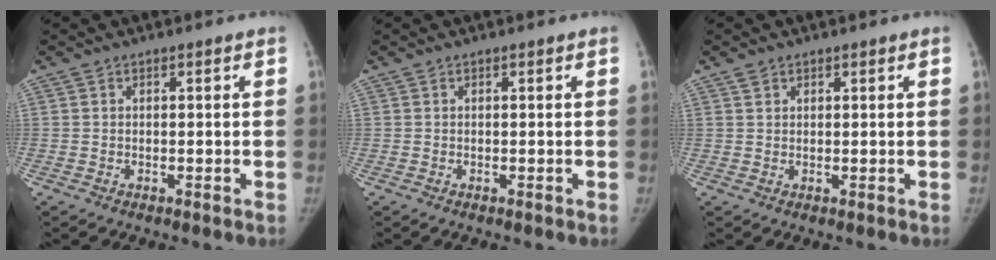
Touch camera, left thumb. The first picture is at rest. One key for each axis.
{"total": 0.0}
{"total": 1.4, "fx": 0.9, "fy": 0.9, "fz": 0.3, "tx": 0.003, "ty": -0.002, "tz": 0.016}